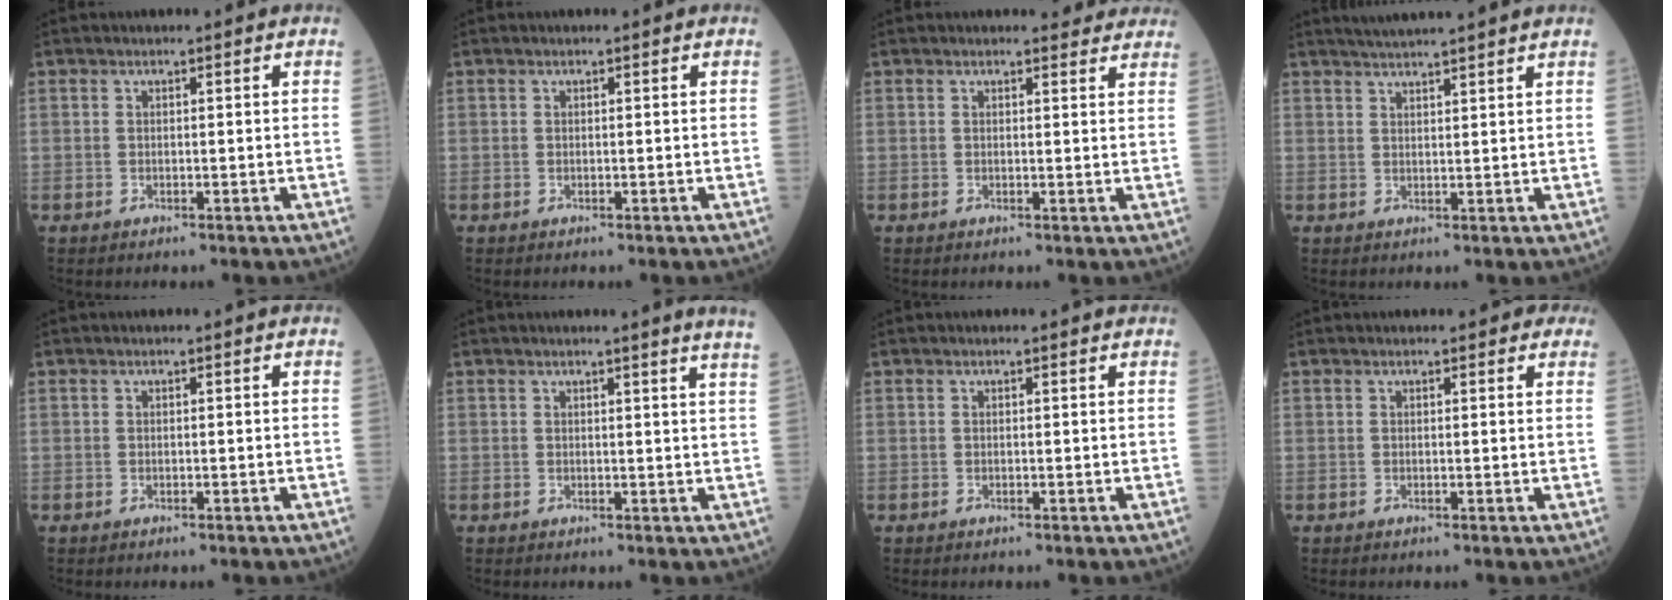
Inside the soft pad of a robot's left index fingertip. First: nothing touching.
{"total": 0.0}
{"total": 4.2, "force": [4.0, 1.0, 0.7], "torque": [0.000, 0.000, 0.030]}
{"total": 7.1, "force": [6.3, -0.9, 3.0], "torque": [-0.049, 0.025, 0.088]}
{"total": 0.0}
{"total": 4.4, "force": [3.8, -1.1, 2.0], "torque": [-0.022, -0.017, 0.022]}
{"total": 0.7, "force": [0.7, 0.2, 0.1], "torque": [-0.006, 0.002, 0.003]}
{"total": 4.8, "force": [4.0, 1.6, 2.0], "torque": [-0.014, 0.009, 0.030]}